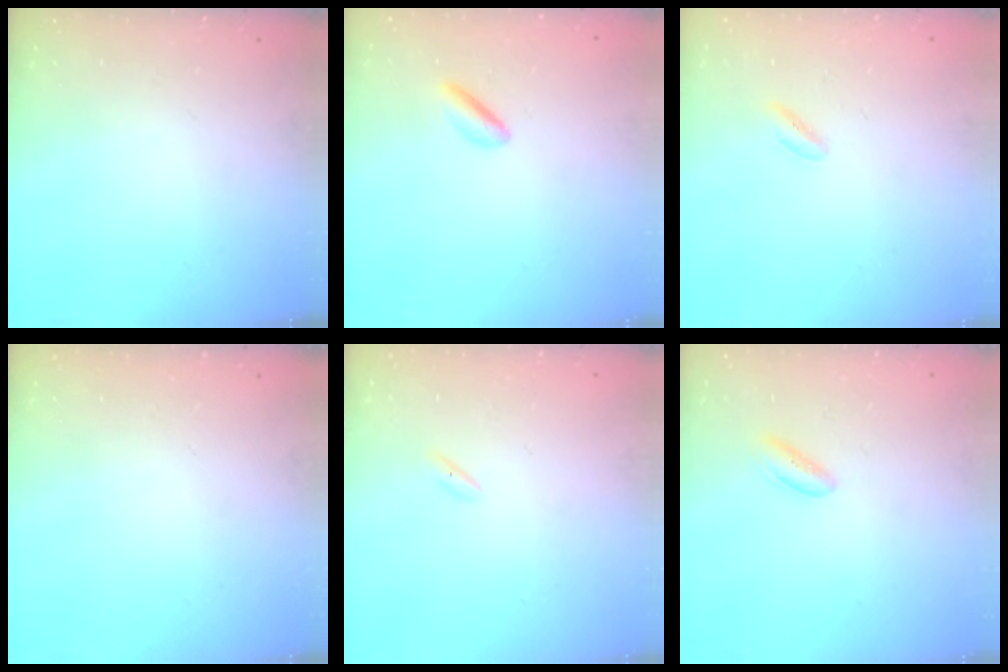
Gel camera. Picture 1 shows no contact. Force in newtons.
{"total": 2.1, "press": 2.0, "slide": 0.8}
{"total": 0.8, "press": 0.6, "slide": 0.6}
{"total": 0.0}
{"total": 1.6, "press": 1.5, "slide": 0.6}
{"total": 2.0, "press": 2.0, "slide": 0.2}